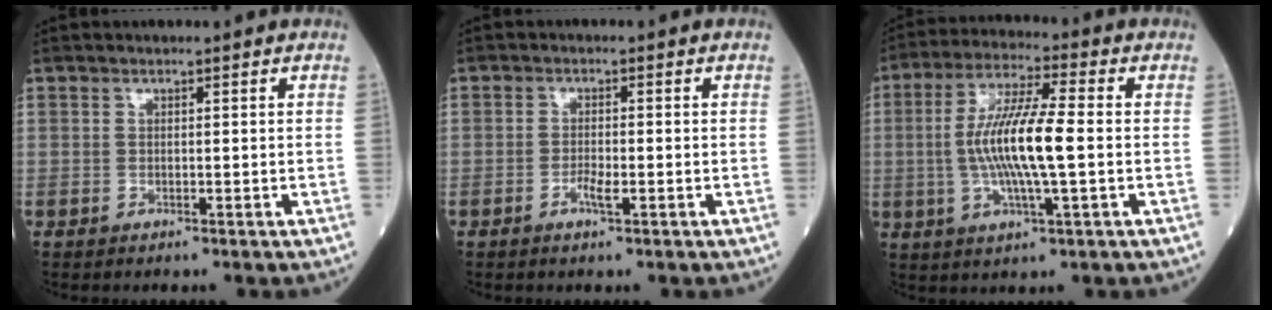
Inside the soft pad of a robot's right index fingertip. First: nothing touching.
{"total": 2.0, "force": [-0.9, 0.3, 1.8], "torque": [-0.035, -0.001, -0.017]}
{"total": 11.9, "force": [-0.6, 1.1, 11.8], "torque": [-0.233, 0.001, -0.016]}